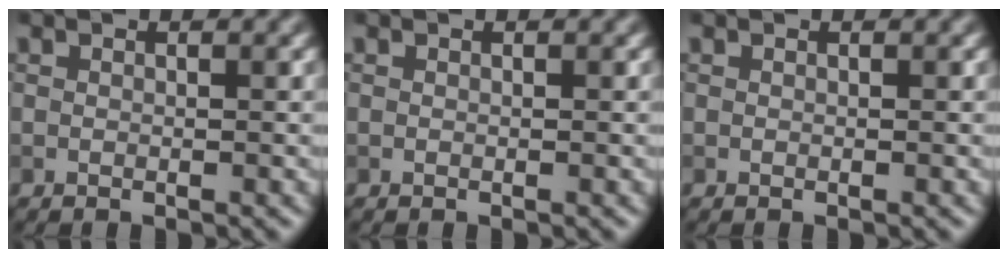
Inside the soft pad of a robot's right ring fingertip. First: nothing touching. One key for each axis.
{"total": 0.0}
{"total": 0.0}